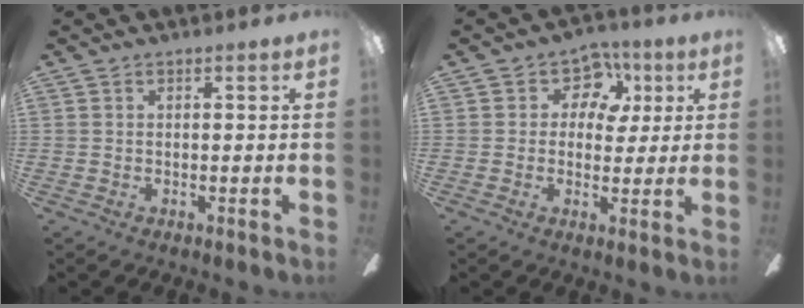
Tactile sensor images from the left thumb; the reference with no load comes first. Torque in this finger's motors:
{"motor_torque": [-0.21, 0.36, -0.27, 0.18, -0.01]}